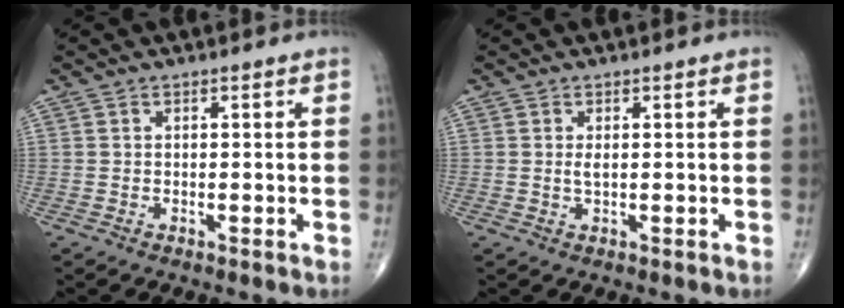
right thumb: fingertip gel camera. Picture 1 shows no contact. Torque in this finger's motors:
{"motor_torque": [0.11, 0.00, 0.39, 0.22, -0.02]}